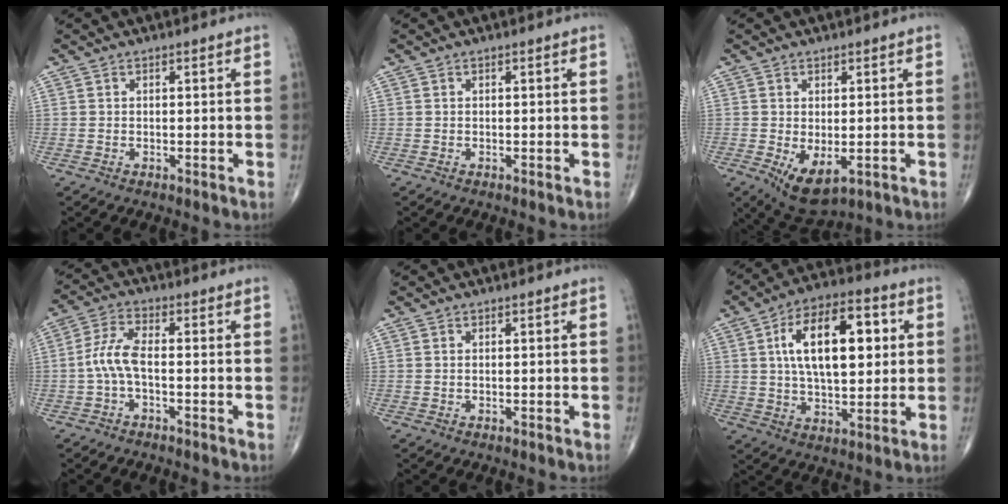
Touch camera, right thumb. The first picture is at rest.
{"total": 0.0}
{"total": 6.5, "force": [-1.4, 3.2, 5.4], "torque": [-0.083, -0.011, -0.005]}
{"total": 5.7, "force": [-1.2, 2.1, 5.1], "torque": [-0.118, 0.020, -0.030]}
{"total": 0.0}
{"total": 17.8, "force": [3.8, 8.7, 15.0], "torque": [-0.224, 0.008, 0.060]}